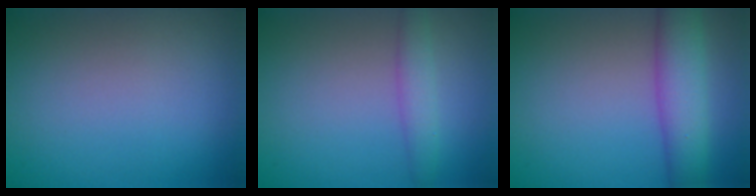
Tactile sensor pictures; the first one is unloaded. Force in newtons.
{"total": 2.2, "press": 2.2, "slide": 0.1}
{"total": 5.6, "press": 5.5, "slide": 0.5}